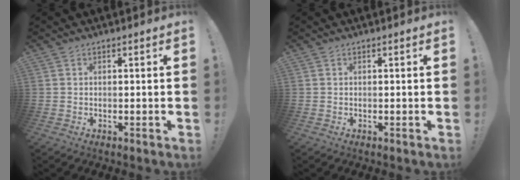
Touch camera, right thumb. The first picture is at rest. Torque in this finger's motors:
{"motor_torque": [-0.01, 0.01, -0.02, 0.01, 0.00]}